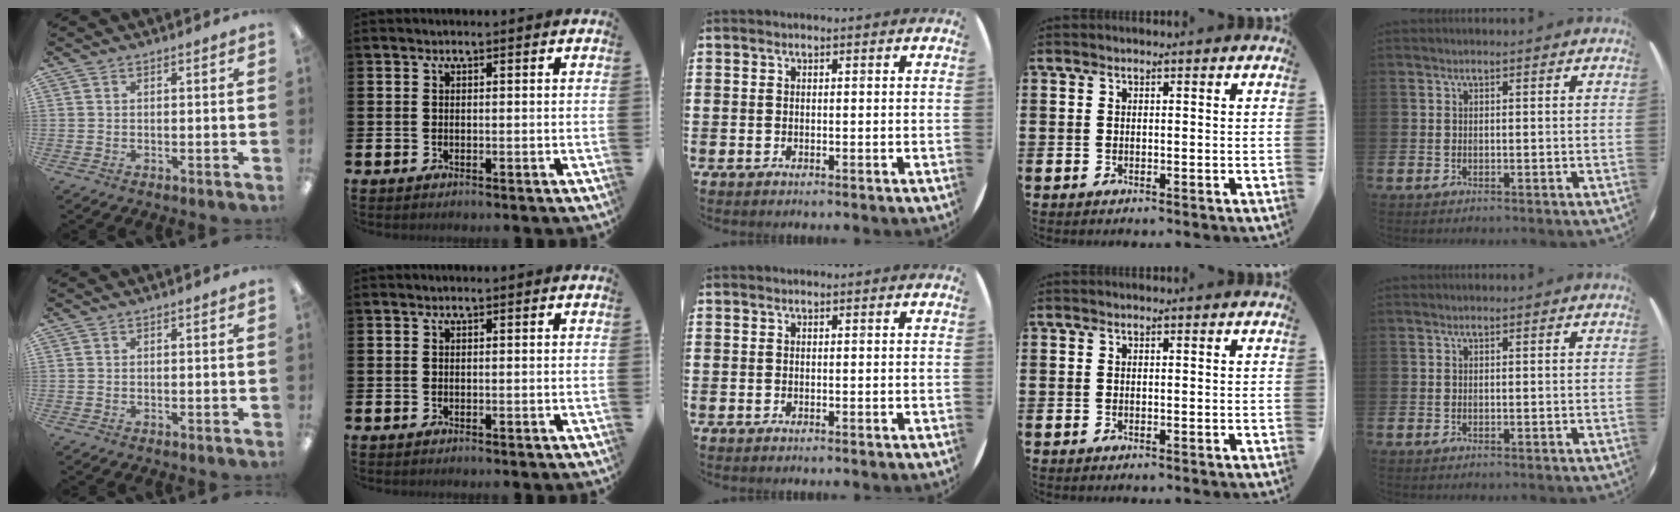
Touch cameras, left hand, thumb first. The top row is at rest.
{}